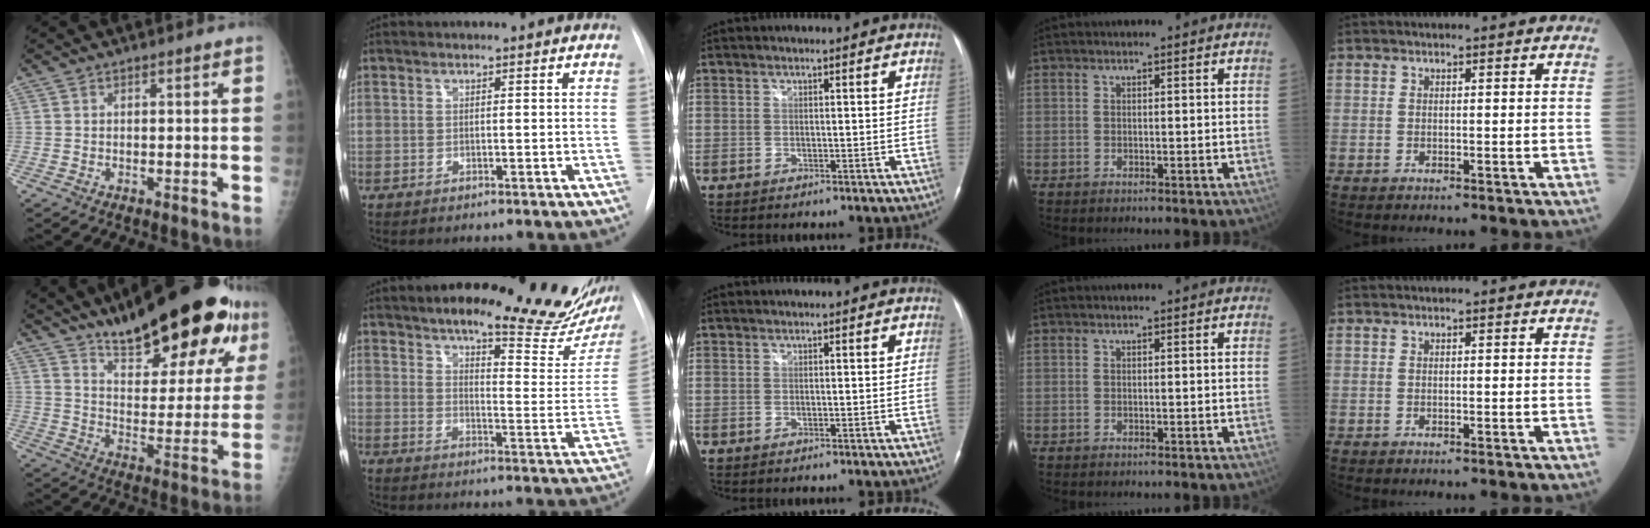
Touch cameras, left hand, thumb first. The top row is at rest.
{"thumb": {"total": 25.7, "force": [16.8, 7.8, 17.8], "torque": [-0.226, -0.065, 0.253]}, "index": {"total": 23.9, "force": [18.9, 4.4, 14.0], "torque": [-0.187, -0.046, 0.231]}}